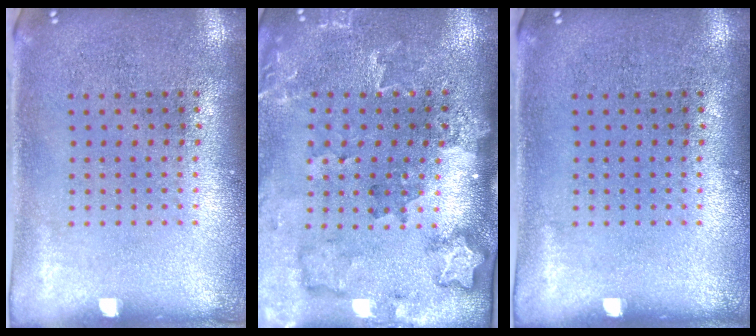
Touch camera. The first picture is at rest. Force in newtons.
{"total": 1.9, "press": 1.8, "slide": 0.4}
{"total": 0.0}